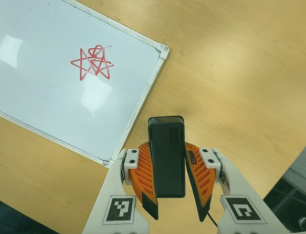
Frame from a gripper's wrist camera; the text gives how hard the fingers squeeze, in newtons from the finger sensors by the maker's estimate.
{"total": 9.6, "left": 8.1, "right": 11.1}